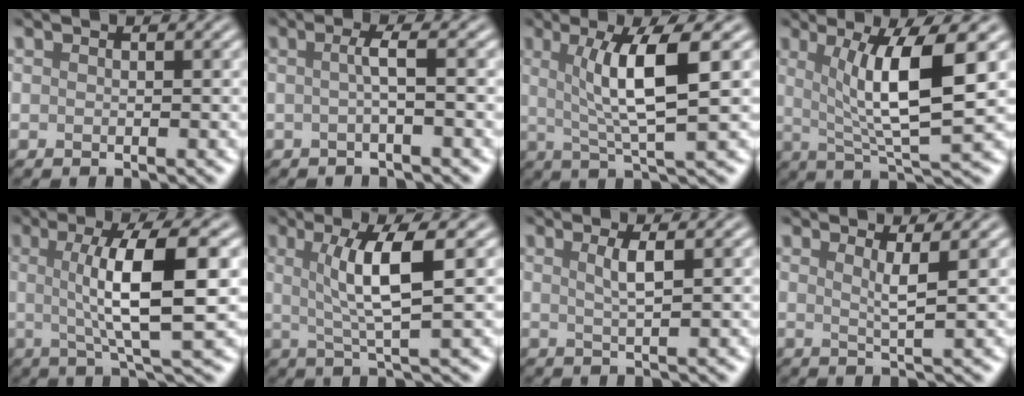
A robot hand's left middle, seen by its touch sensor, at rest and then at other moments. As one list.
[{"total": 2.1, "force": [-0.1, 0.4, 2.1], "torque": [-0.035, -0.001, -0.007]}, {"total": 6.6, "force": [1.4, 1.3, 6.3], "torque": [-0.105, 0.003, 0.027]}, {"total": 7.9, "force": [1.6, 1.7, 7.5], "torque": [-0.118, -0.007, 0.030]}, {"total": 8.5, "force": [0.9, 2.0, 8.2], "torque": [-0.118, 0.004, 0.014]}, {"total": 5.7, "force": [1.2, 1.0, 5.4], "torque": [-0.094, 0.004, 0.025]}, {"total": 2.1, "force": [0.7, 0.5, 1.9], "torque": [-0.031, 0.001, 0.008]}, {"total": 2.2, "force": [0.9, 0.5, 2.0], "torque": [-0.029, -0.004, 0.010]}]